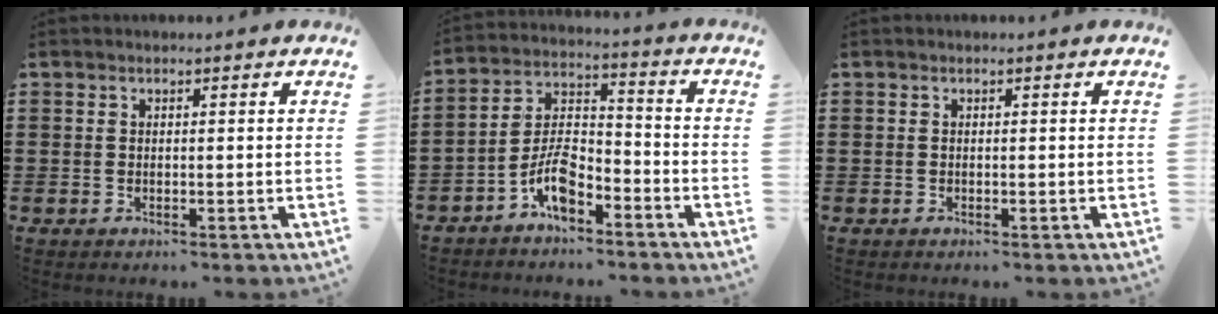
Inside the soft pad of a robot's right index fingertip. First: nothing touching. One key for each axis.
{"total": 7.2, "fx": -4.6, "fy": 3.0, "fz": 4.6, "tx": -0.105, "ty": 0.006, "tz": -0.092}
{"total": 0.0}